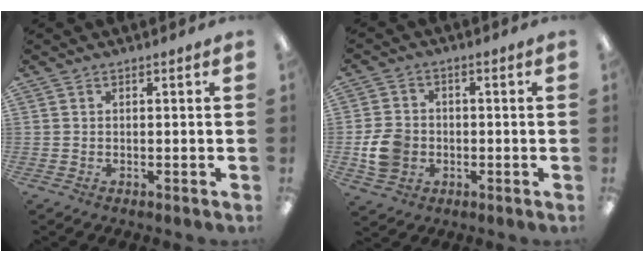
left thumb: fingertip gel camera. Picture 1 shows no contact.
{"total": 7.8, "force": [-1.6, 6.5, 4.0], "torque": [-0.078, 0.007, -0.029]}